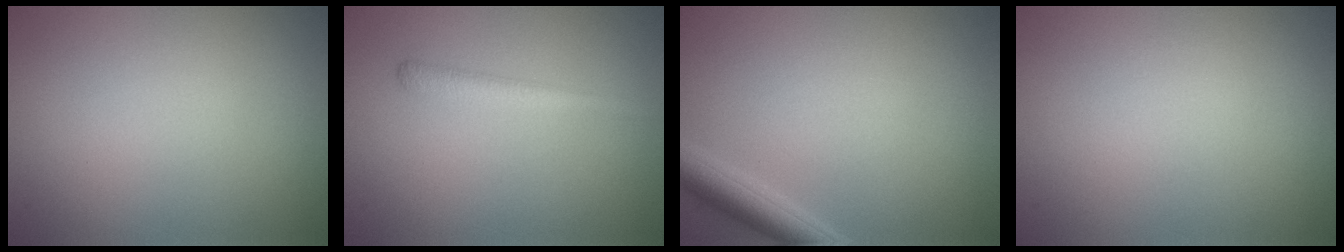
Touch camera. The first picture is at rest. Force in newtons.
{"total": 1.9, "press": 1.9, "slide": 0.1}
{"total": 2.8, "press": 2.8, "slide": 0.2}
{"total": 0.0}